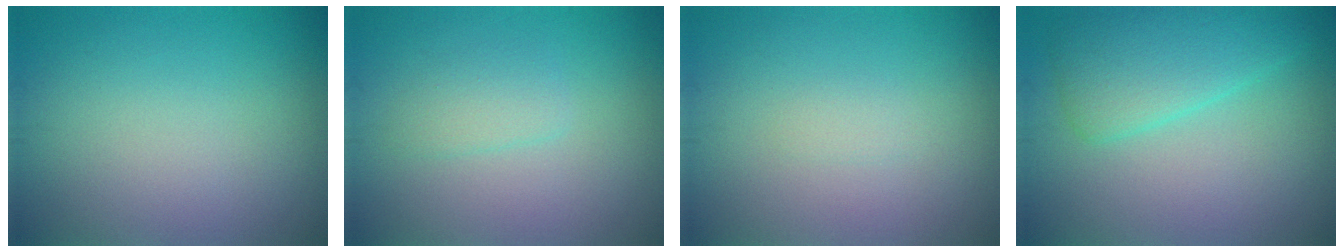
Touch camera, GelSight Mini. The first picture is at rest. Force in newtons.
{"total": 1.6, "press": 1.6, "slide": 0.1}
{"total": 0.7, "press": 0.7, "slide": 0.1}
{"total": 4.4, "press": 4.4, "slide": 0.1}